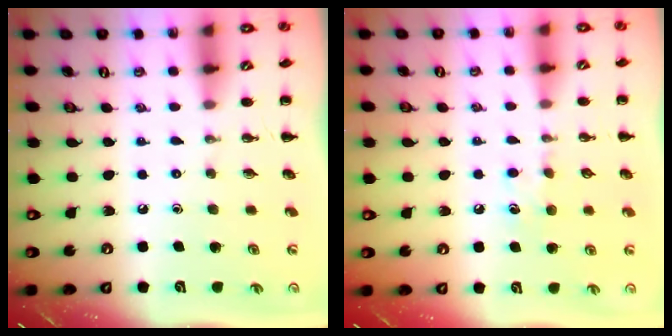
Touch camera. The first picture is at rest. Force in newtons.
{"total": 5.5, "press": 5.2, "slide": 1.7}